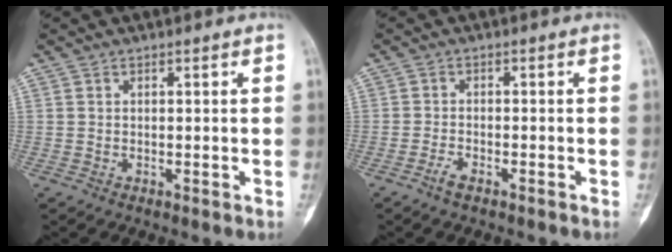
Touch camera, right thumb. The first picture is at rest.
{"total": 2.1, "force": [-1.5, 0.5, 1.3], "torque": [-0.034, 0.010, -0.030]}